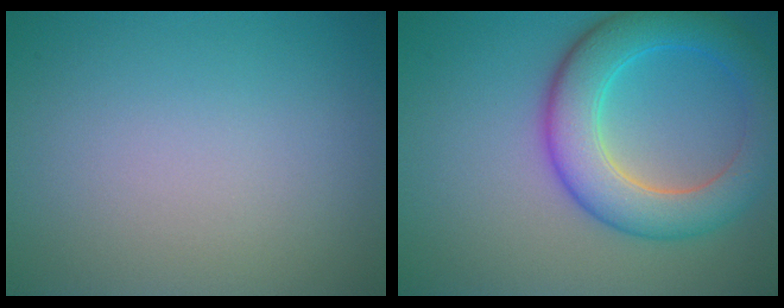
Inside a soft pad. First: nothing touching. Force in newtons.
{"total": 7.1, "press": 7.1, "slide": 0.3}